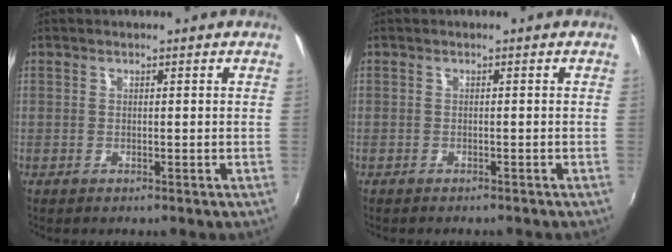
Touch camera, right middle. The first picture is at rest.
{"total": 1.5, "force": [-1.4, 0.3, 0.5], "torque": [-0.014, -0.006, -0.019]}